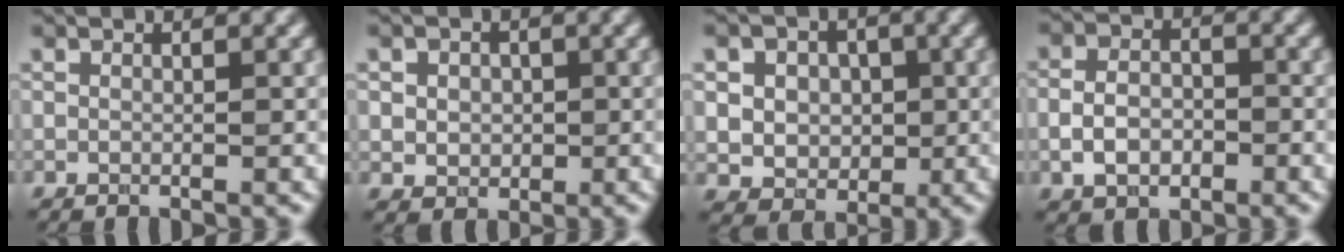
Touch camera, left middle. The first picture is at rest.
{"total": 2.7, "force": [0.4, 2.3, 1.4], "torque": [-0.019, 0.007, 0.001]}
{"total": 6.6, "force": [1.3, 5.7, 3.2], "torque": [-0.049, 0.023, 0.011]}
{"total": 3.5, "force": [-1.1, 2.4, 2.4], "torque": [-0.047, -0.001, -0.024]}